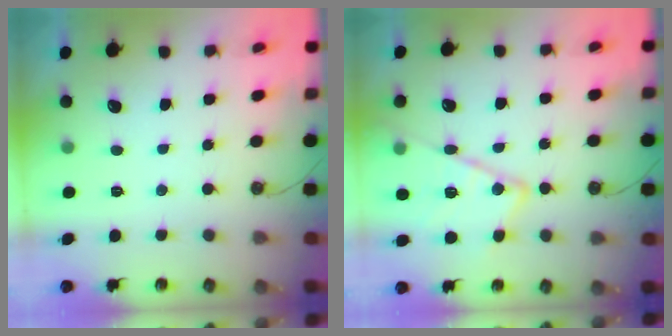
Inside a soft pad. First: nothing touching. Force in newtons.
{"total": 17.1, "press": 17.1, "slide": 1.0}